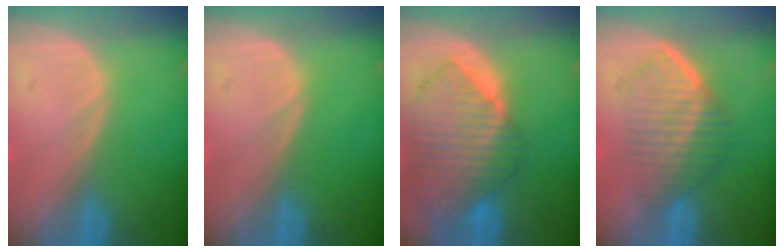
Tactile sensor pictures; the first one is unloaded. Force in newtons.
{"total": 0.0}
{"total": 10.4, "press": 9.0, "slide": 5.1}
{"total": 7.1, "press": 6.1, "slide": 3.6}